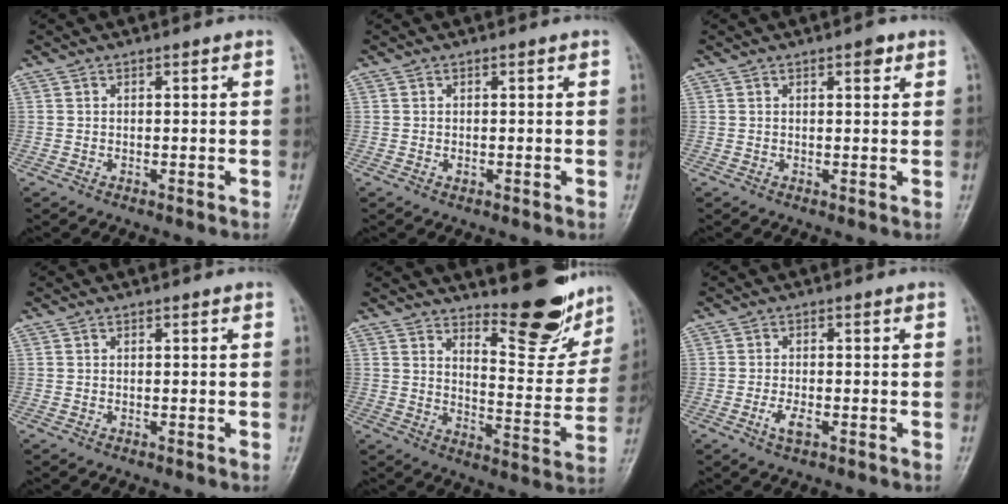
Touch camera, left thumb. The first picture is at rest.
{"total": 0.7, "force": [0.0, 0.5, 0.4], "torque": [-0.008, -0.001, -0.001]}
{"total": 2.1, "force": [1.2, 0.8, 1.4], "torque": [-0.014, -0.004, 0.015]}
{"total": 0.0}
{"total": 14.4, "force": [12.0, 4.0, 6.9], "torque": [-0.059, -0.108, 0.170]}
{"total": 2.9, "force": [-1.1, 1.3, 2.3], "torque": [-0.046, 0.000, -0.019]}